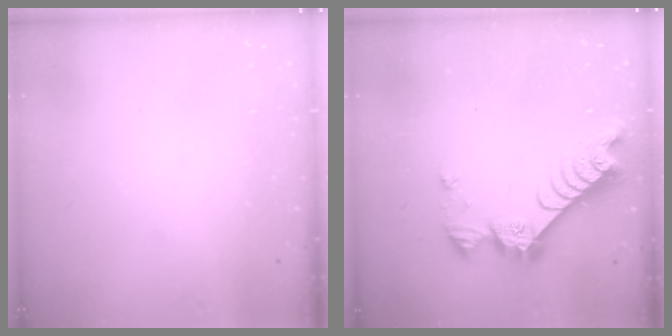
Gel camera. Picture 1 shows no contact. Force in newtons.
{"total": 9.9, "press": 9.9, "slide": 0.9}